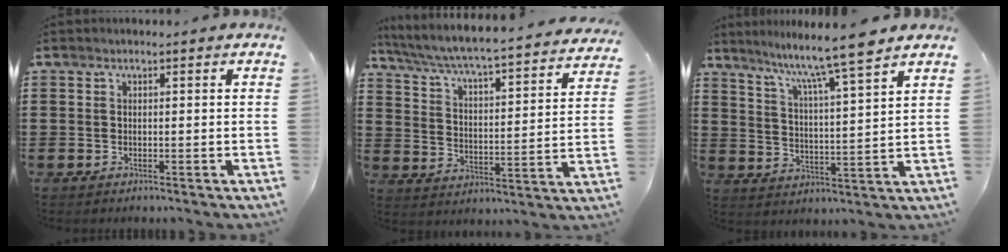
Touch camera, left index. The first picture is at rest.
{"total": 4.5, "force": [4.2, -0.3, 1.6], "torque": [-0.056, -0.042, 0.059]}
{"total": 8.0, "force": [6.8, -1.1, 3.9], "torque": [-0.100, -0.044, 0.111]}